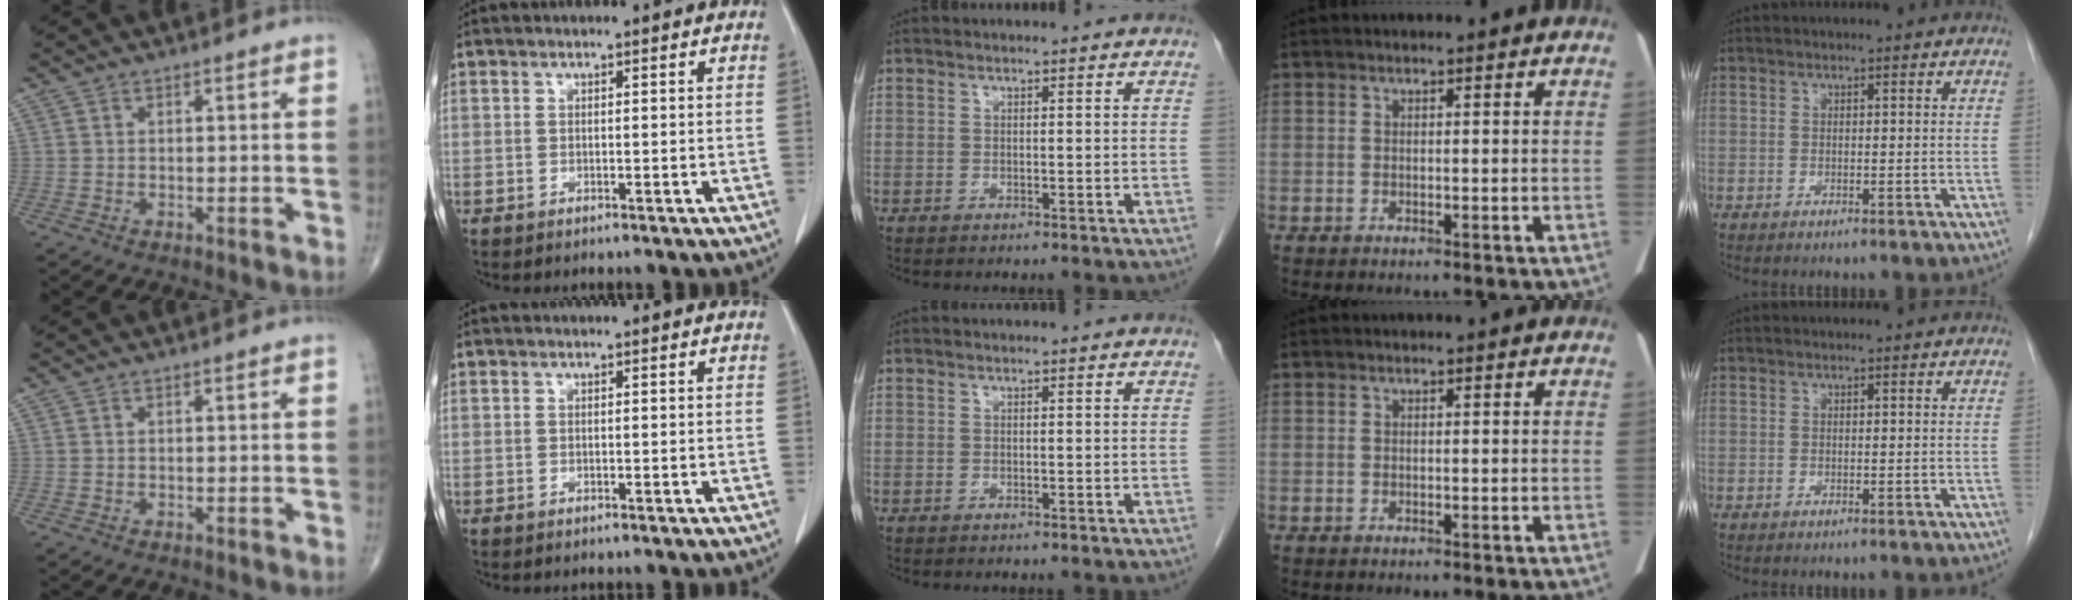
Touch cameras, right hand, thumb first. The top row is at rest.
{}